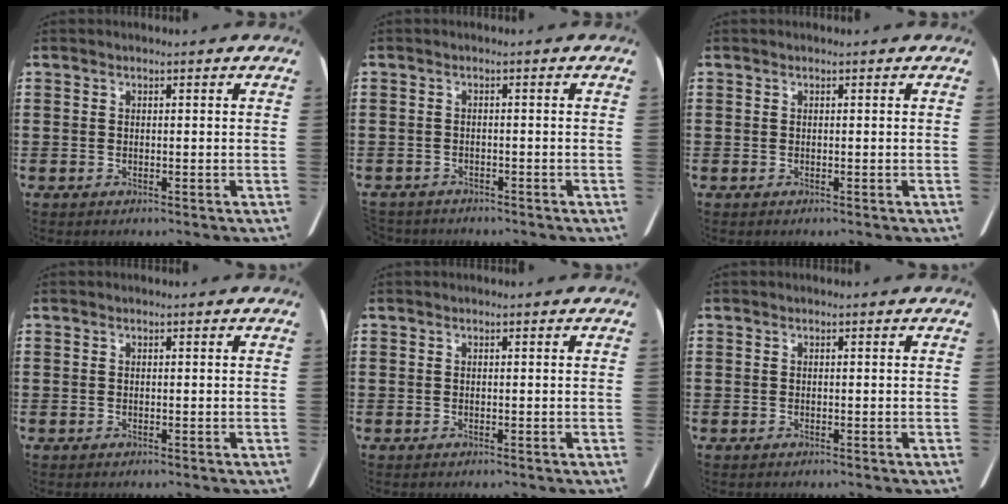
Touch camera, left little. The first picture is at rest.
{"total": 1.5, "force": [-1.5, 0.1, 0.0], "torque": [-0.005, -0.002, -0.033]}
{"total": 0.0}
{"total": 0.0}
{"total": 0.0}
{"total": 0.0}